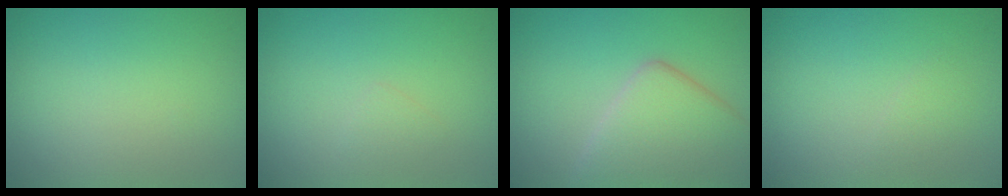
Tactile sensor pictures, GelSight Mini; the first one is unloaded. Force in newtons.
{"total": 0.7, "press": 0.7, "slide": 0.1}
{"total": 6.7, "press": 6.7, "slide": 0.2}
{"total": 0.8, "press": 0.8, "slide": 0.1}